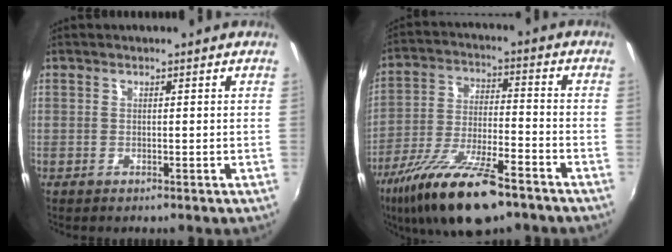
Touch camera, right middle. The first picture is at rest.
{"total": 17.4, "force": [-11.9, 4.9, 11.6], "torque": [-0.231, -0.035, -0.211]}